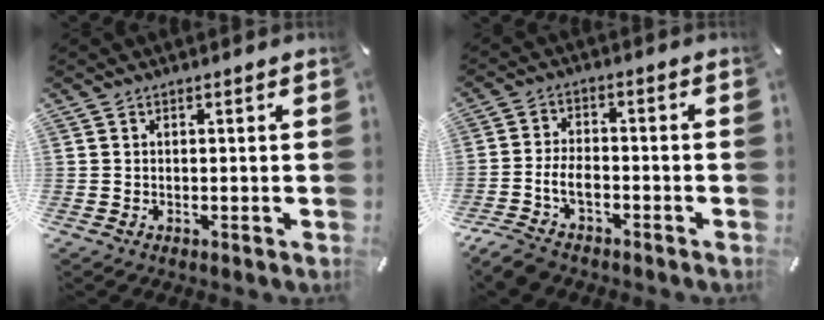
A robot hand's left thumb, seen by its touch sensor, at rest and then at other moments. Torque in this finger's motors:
{"motor_torque": [0.63, 1.21, 0.24, 0.16, 0.10]}